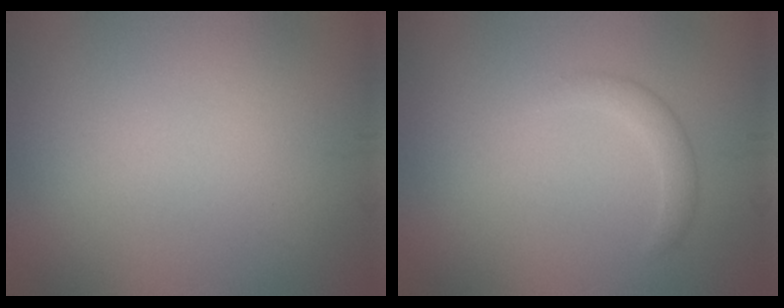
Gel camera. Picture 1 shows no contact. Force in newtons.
{"total": 1.6, "press": 1.6, "slide": 0.1}